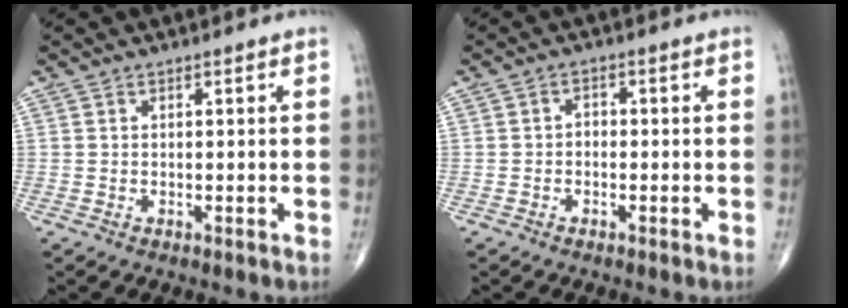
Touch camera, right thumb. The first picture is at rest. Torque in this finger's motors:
{"motor_torque": [-0.20, -0.03, -0.13, -0.08, 0.01]}